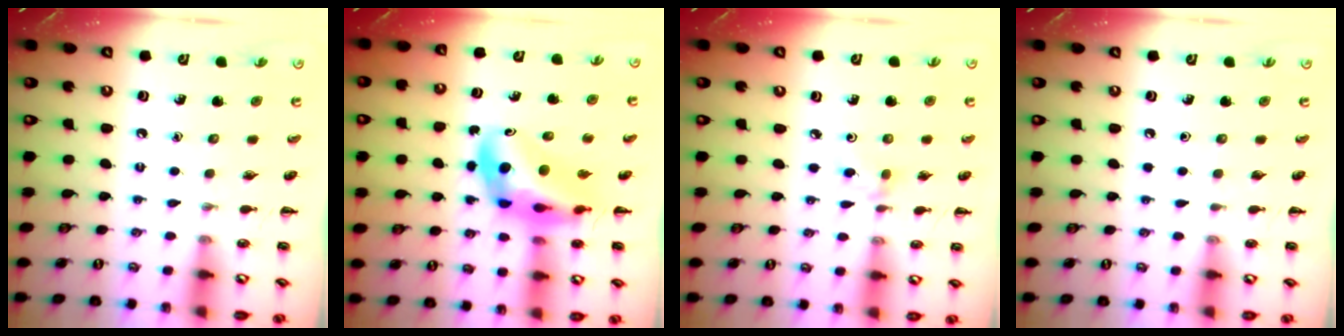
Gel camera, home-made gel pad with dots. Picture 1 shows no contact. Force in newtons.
{"total": 9.0, "press": 8.6, "slide": 2.7}
{"total": 3.7, "press": 3.5, "slide": 1.2}
{"total": 0.0}